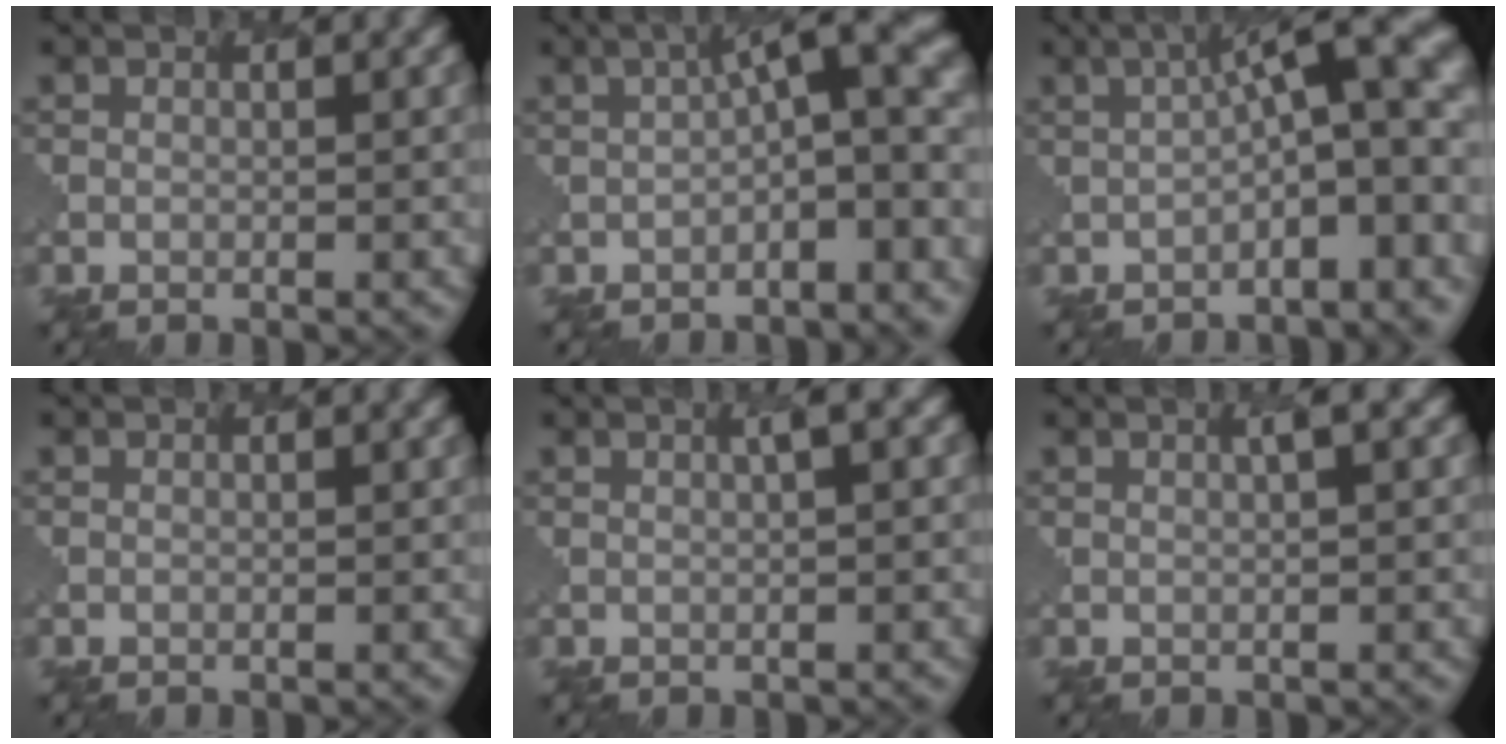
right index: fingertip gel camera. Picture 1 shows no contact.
{"total": 6.5, "force": [-0.7, 2.2, 6.1], "torque": [-0.075, 0.014, -0.018]}
{"total": 9.2, "force": [-0.9, 3.0, 8.6], "torque": [-0.110, 0.017, -0.017]}
{"total": 0.0}
{"total": 2.2, "force": [0.6, 0.6, 2.0], "torque": [-0.020, 0.006, 0.008]}
{"total": 1.9, "force": [0.6, 0.5, 1.7], "torque": [-0.017, 0.005, 0.007]}